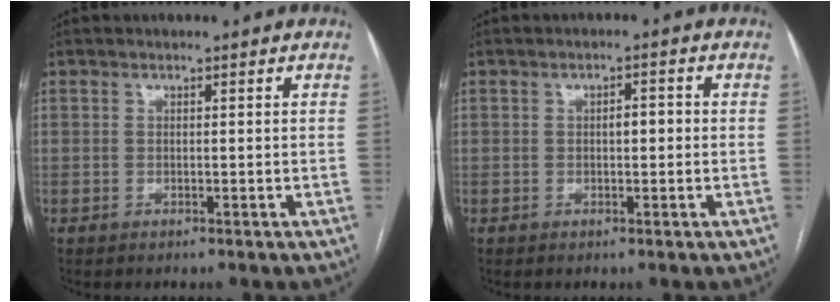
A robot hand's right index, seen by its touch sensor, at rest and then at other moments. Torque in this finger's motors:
{"motor_torque": [0.20, 0.10, 0.03, 0.03]}